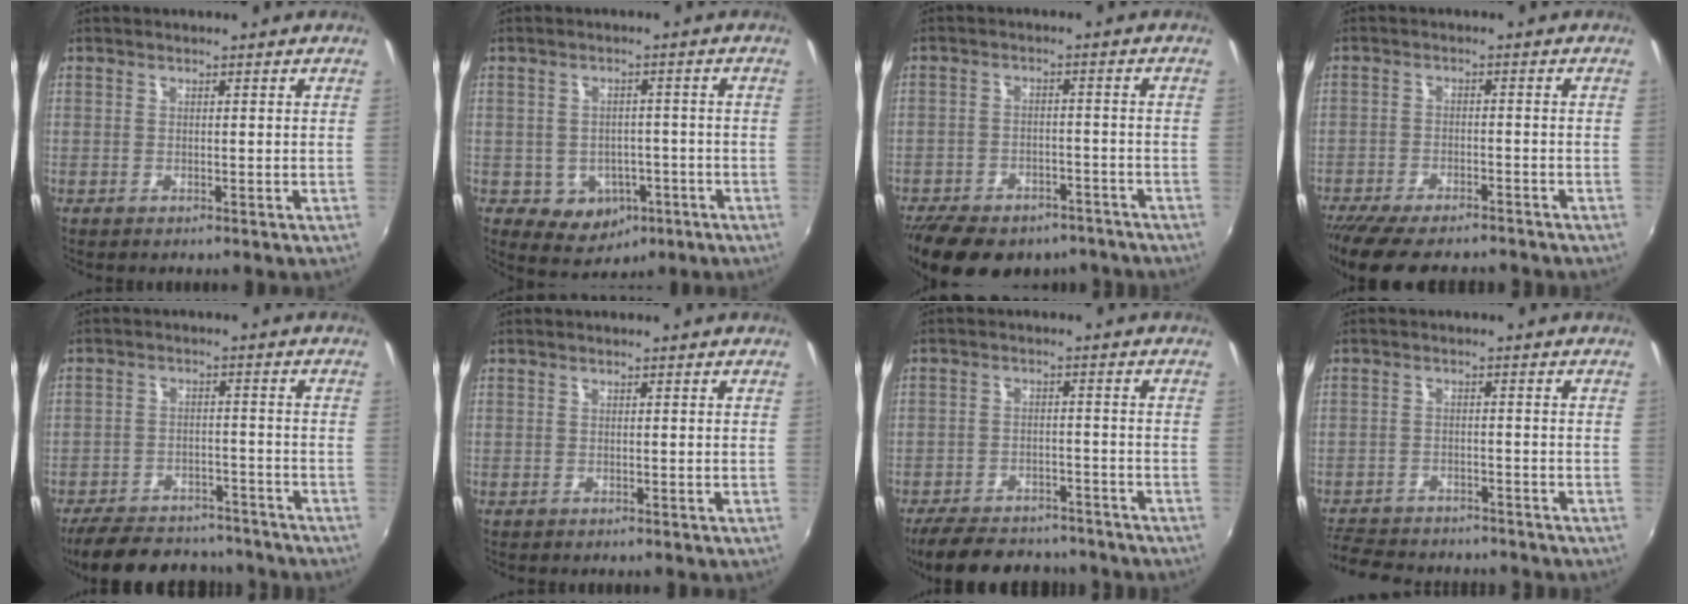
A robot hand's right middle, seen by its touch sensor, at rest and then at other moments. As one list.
[{"total": 7.3, "force": [-2.9, 6.2, 2.7], "torque": [-0.064, 0.008, -0.019]}, {"total": 18.9, "force": [-14.3, 8.9, 8.5], "torque": [-0.189, -0.012, -0.195]}, {"total": 13.2, "force": [-11.2, 3.3, 6.2], "torque": [-0.137, -0.038, -0.177]}, {"total": 18.9, "force": [-15.8, 7.5, 7.3], "torque": [-0.166, 0.015, -0.214]}, {"total": 0.0}, {"total": 16.3, "force": [-13.5, 6.5, 6.4], "torque": [-0.148, 0.007, -0.188]}, {"total": 12.3, "force": [-10.7, 4.3, 4.2], "torque": [-0.113, -0.007, -0.166]}]